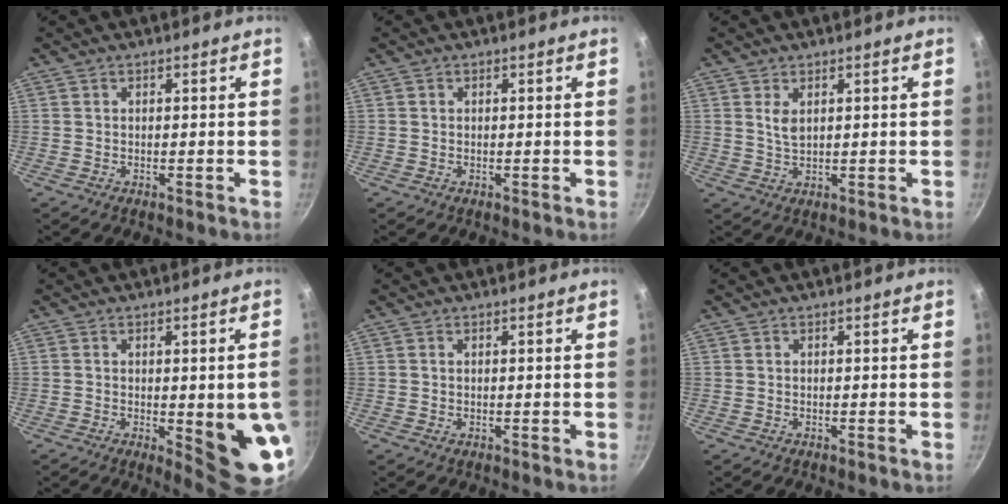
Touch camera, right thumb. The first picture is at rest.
{"total": 0.6, "force": [0.2, 0.5, 0.2], "torque": [-0.002, 0.003, 0.002]}
{"total": 2.9, "force": [1.1, 1.5, 2.2], "torque": [-0.039, -0.010, 0.024]}
{"total": 11.8, "force": [-1.9, 3.2, 11.2], "torque": [-0.109, -0.006, -0.014]}
{"total": 0.0}
{"total": 0.0}